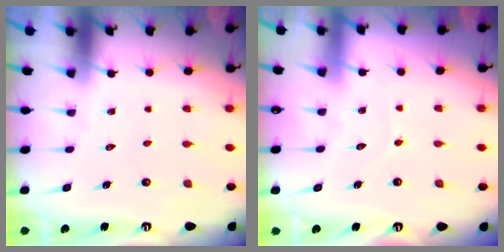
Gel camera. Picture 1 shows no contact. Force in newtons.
{"total": 2.8, "press": 2.7, "slide": 0.4}